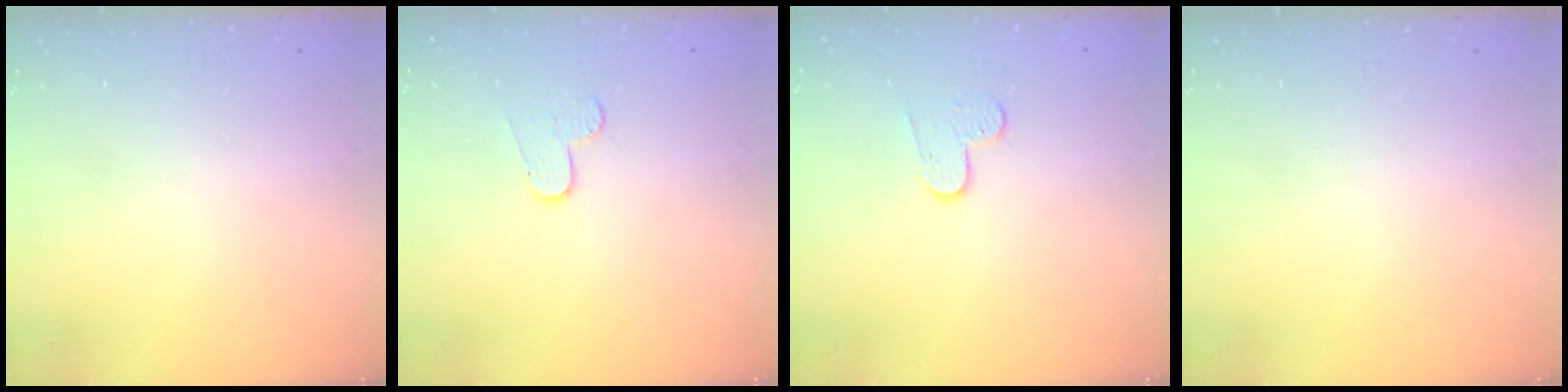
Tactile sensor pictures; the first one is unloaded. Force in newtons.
{"total": 6.0, "press": 6.0, "slide": 0.5}
{"total": 5.4, "press": 5.4, "slide": 0.5}
{"total": 0.0}